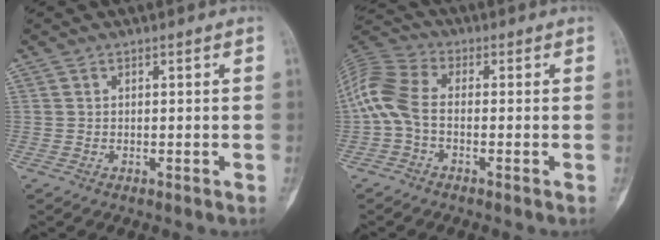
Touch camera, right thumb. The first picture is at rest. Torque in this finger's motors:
{"motor_torque": [0.92, 1.42, 1.20, -0.14, 0.03]}